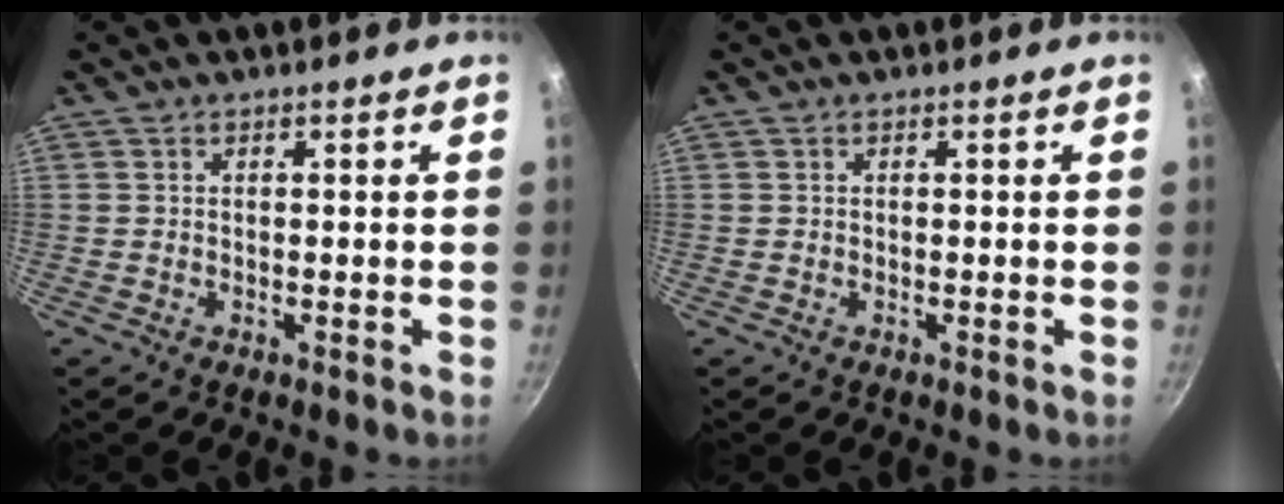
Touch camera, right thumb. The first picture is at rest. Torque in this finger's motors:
{"motor_torque": [-0.37, -0.07, -0.11, 0.12, 0.02]}